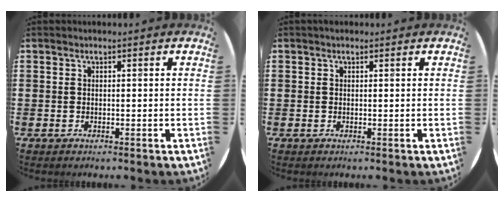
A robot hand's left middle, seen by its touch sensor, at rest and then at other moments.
{"total": 0.0}